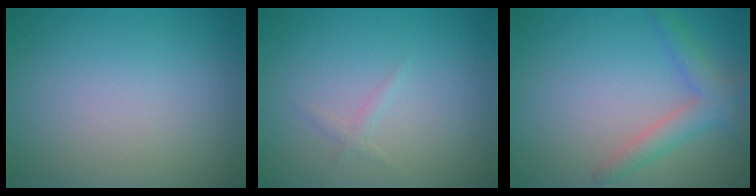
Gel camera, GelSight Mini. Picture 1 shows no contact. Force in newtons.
{"total": 0.7, "press": 0.7, "slide": 0.0}
{"total": 2.9, "press": 2.9, "slide": 0.1}